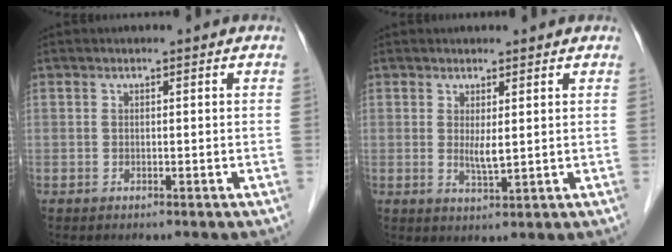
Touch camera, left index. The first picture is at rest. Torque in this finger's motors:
{"motor_torque": [0.26, 0.16, 0.09, 0.07]}